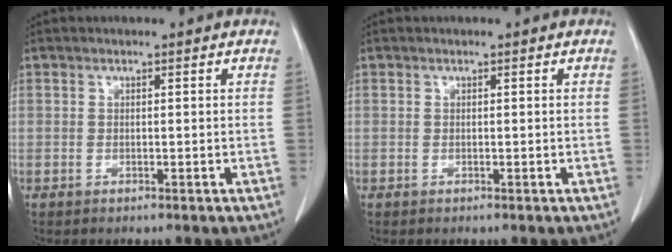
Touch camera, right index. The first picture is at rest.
{"total": 0.0}